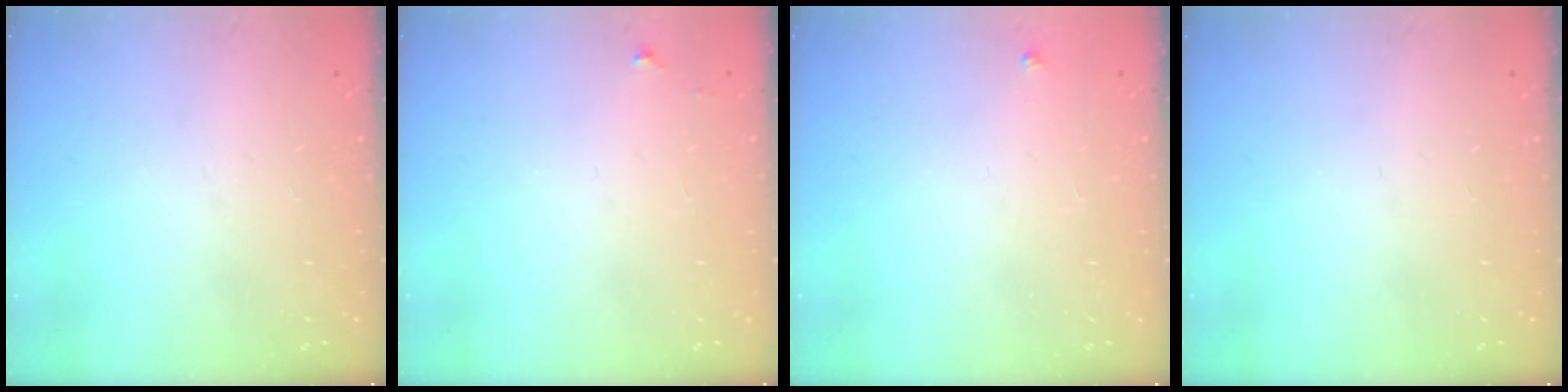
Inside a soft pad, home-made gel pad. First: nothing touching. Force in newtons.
{"total": 3.9, "press": 3.9, "slide": 0.4}
{"total": 2.7, "press": 2.7, "slide": 0.3}
{"total": 0.0}